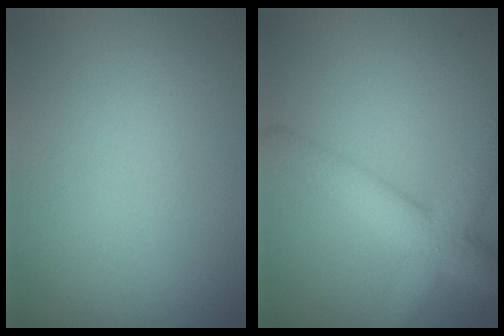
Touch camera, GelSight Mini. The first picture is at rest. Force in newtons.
{"total": 5.9, "press": 5.9, "slide": 0.2}